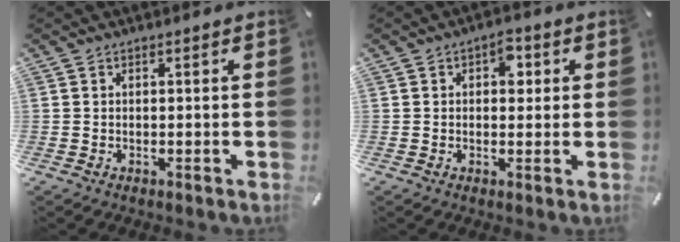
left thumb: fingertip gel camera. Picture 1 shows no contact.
{"total": 3.1, "force": [0.7, 2.0, 2.3], "torque": [-0.016, -0.003, 0.001]}